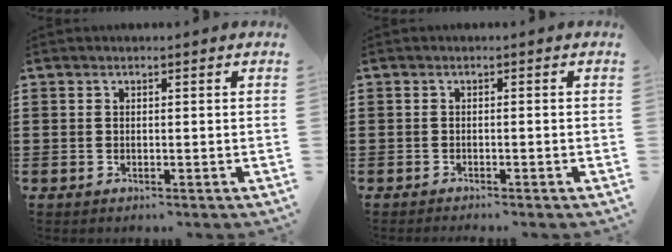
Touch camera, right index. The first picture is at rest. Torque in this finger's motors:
{"motor_torque": [0.11, -0.04, -0.01, 0.00]}